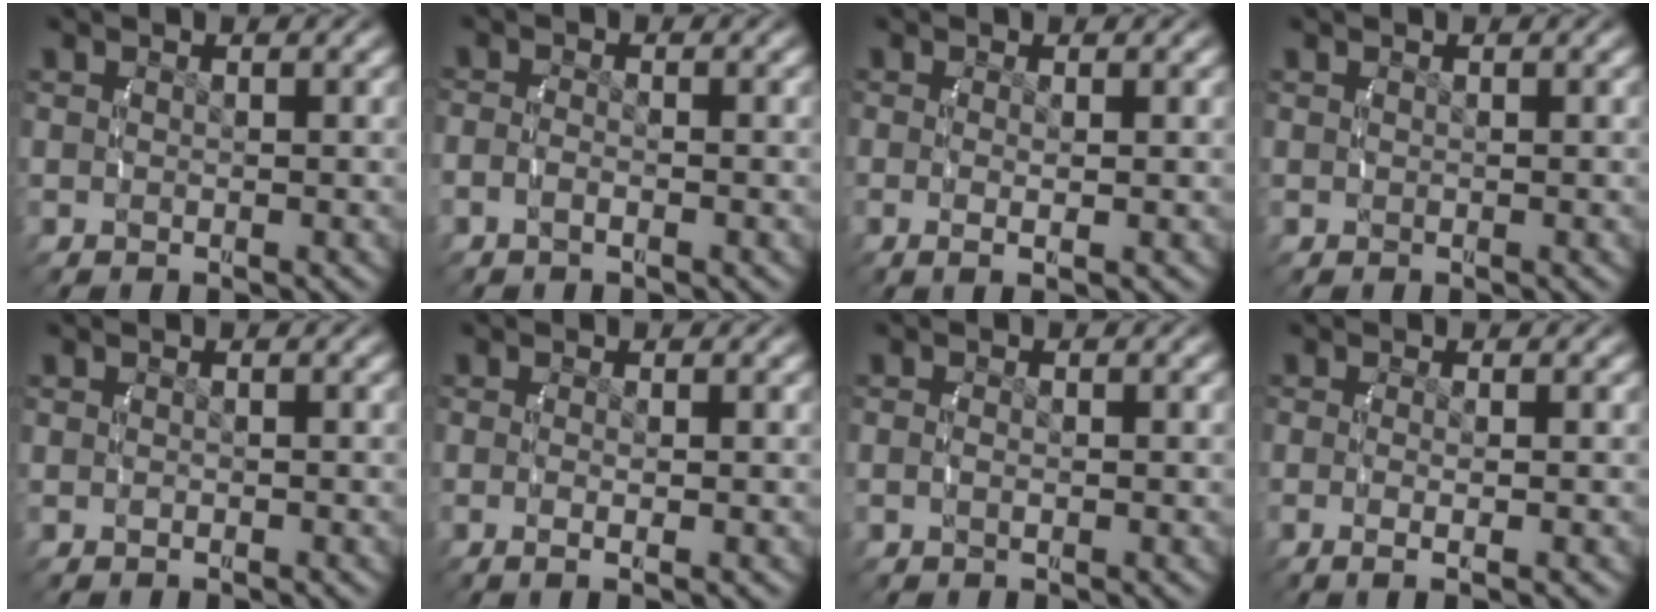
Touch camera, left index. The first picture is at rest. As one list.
[{"total": 1.7, "force": [-1.1, 0.7, 1.1], "torque": [-0.035, -0.004, -0.021]}, {"total": 1.9, "force": [-0.7, 0.3, 1.7], "torque": [-0.048, -0.014, -0.004]}, {"total": 0.0}, {"total": 0.6, "force": [-0.6, -0.1, 0.2], "torque": [-0.007, -0.002, -0.009]}, {"total": 1.9, "force": [-0.9, 0.3, 1.6], "torque": [-0.044, -0.010, -0.011]}, {"total": 1.2, "force": [-0.5, 0.6, 0.9], "torque": [-0.031, -0.006, -0.010]}, {"total": 2.4, "force": [-1.2, 0.4, 2.0], "torque": [-0.053, -0.011, -0.014]}]